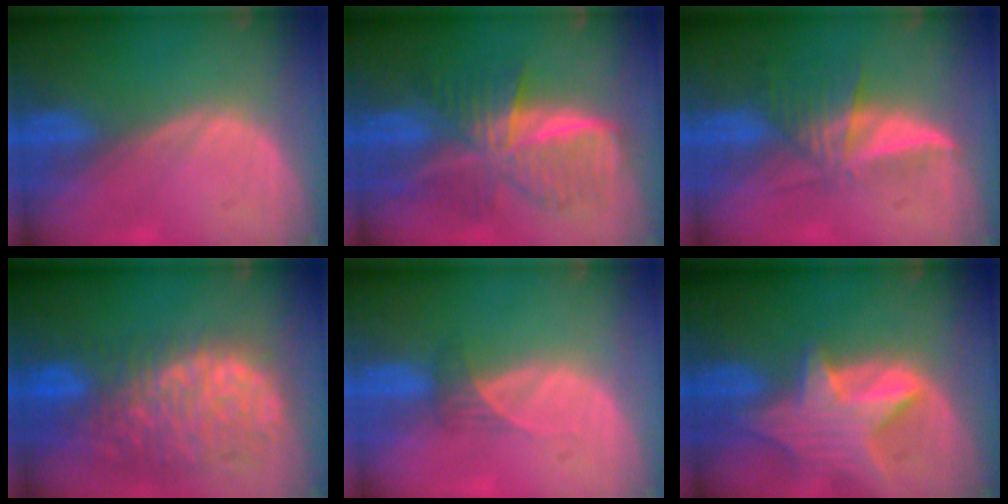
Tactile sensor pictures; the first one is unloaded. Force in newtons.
{"total": 9.4, "press": 9.4, "slide": 0.6}
{"total": 6.2, "press": 5.5, "slide": 2.8}
{"total": 13.1, "press": 10.9, "slide": 7.3}
{"total": 1.8, "press": 1.6, "slide": 0.8}
{"total": 8.4, "press": 7.5, "slide": 3.7}